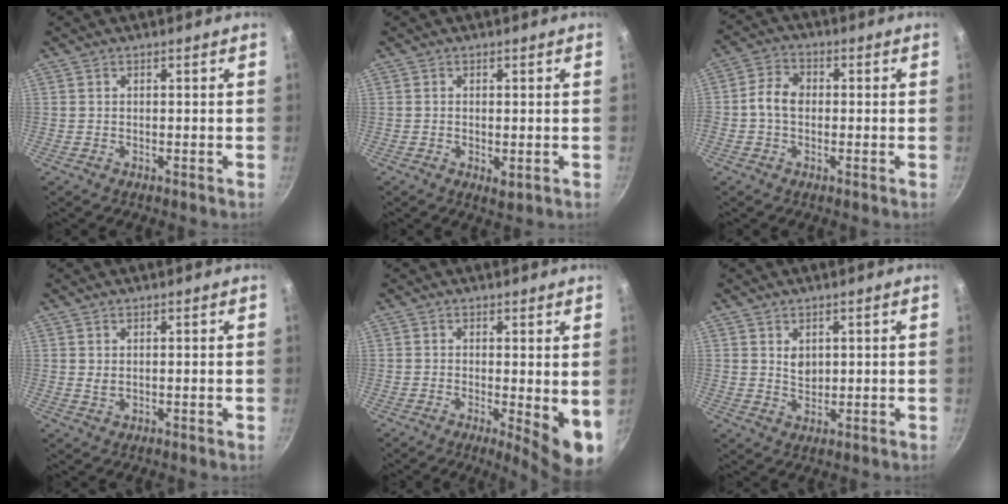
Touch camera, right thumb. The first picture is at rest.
{"total": 1.9, "force": [-0.1, 1.0, 1.6], "torque": [-0.025, -0.007, -0.001]}
{"total": 5.7, "force": [-0.2, 4.2, 3.8], "torque": [-0.063, 0.016, -0.020]}
{"total": 1.1, "force": [0.6, 0.5, 0.8], "torque": [-0.013, -0.007, 0.011]}
{"total": 7.9, "force": [-0.6, 2.2, 7.5], "torque": [-0.090, -0.015, -0.004]}
{"total": 3.0, "force": [1.1, 2.2, 1.8], "torque": [-0.024, -0.010, 0.023]}